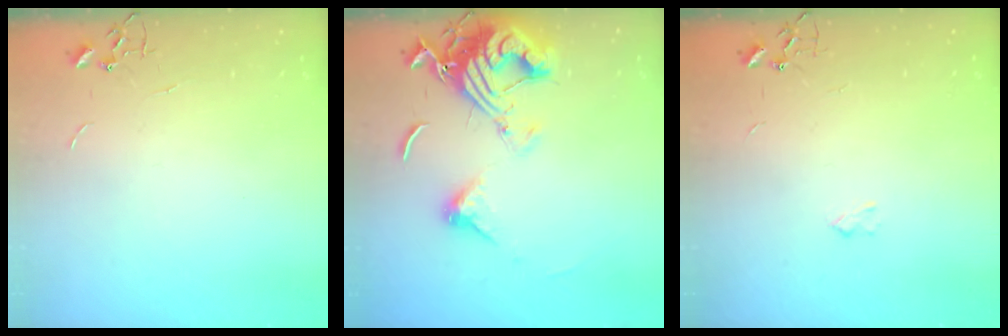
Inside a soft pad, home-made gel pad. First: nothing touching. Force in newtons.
{"total": 14.8, "press": 14.7, "slide": 1.5}
{"total": 2.4, "press": 2.4, "slide": 0.4}